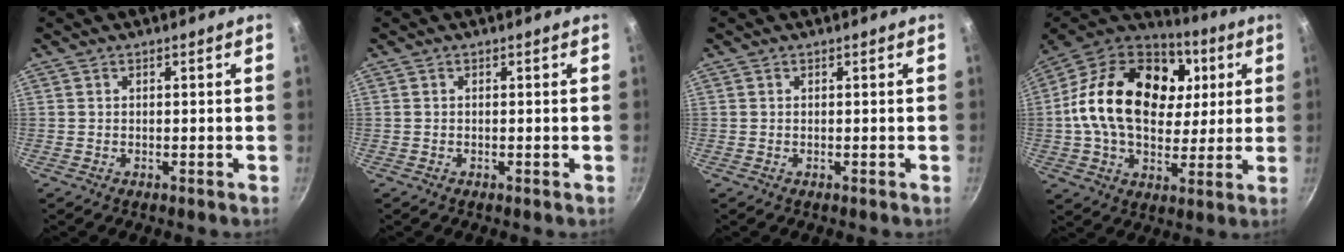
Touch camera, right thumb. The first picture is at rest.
{"total": 0.0}
{"total": 0.0}
{"total": 27.0, "force": [5.1, 18.5, 19.0], "torque": [-0.314, 0.012, 0.075]}